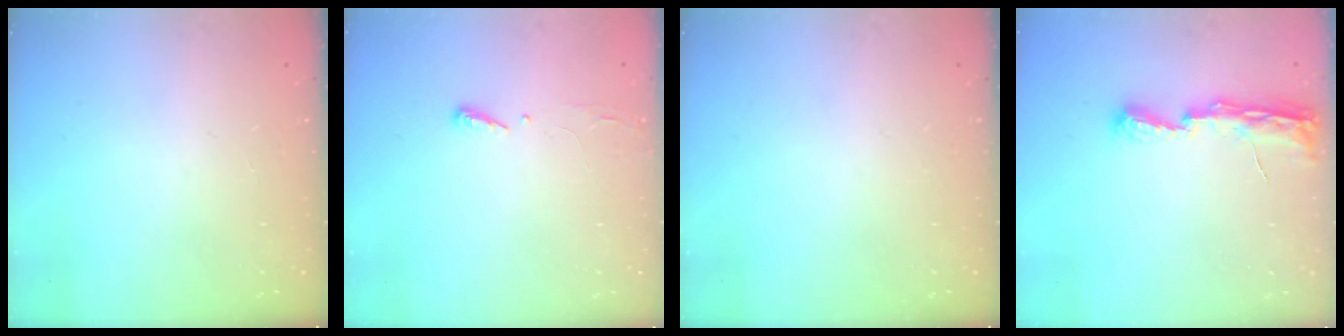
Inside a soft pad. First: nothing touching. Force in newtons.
{"total": 2.9, "press": 2.9, "slide": 0.4}
{"total": 0.0}
{"total": 7.6, "press": 7.5, "slide": 0.6}